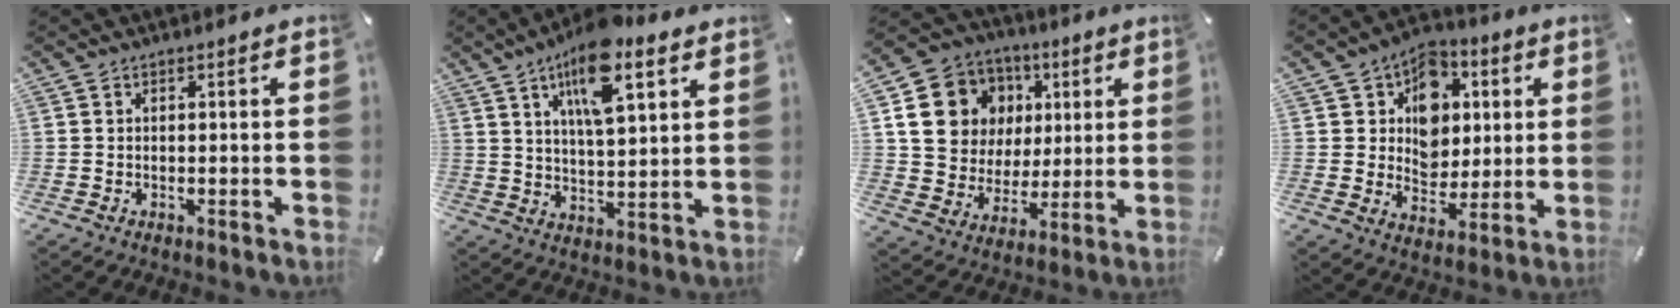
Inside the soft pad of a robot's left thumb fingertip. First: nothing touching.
{"total": 14.1, "force": [8.6, 5.0, 10.0], "torque": [-0.162, -0.031, 0.145]}
{"total": 15.5, "force": [4.5, 14.0, 4.9], "torque": [-0.076, -0.017, 0.097]}
{"total": 11.8, "force": [3.2, 10.2, 5.1], "torque": [-0.074, -0.014, 0.060]}